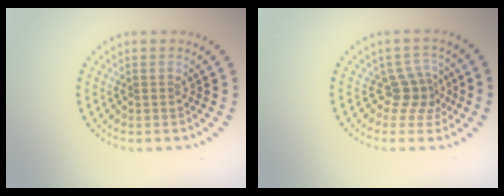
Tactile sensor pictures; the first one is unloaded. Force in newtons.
{"total": 2.7, "press": 1.9, "slide": 1.9}